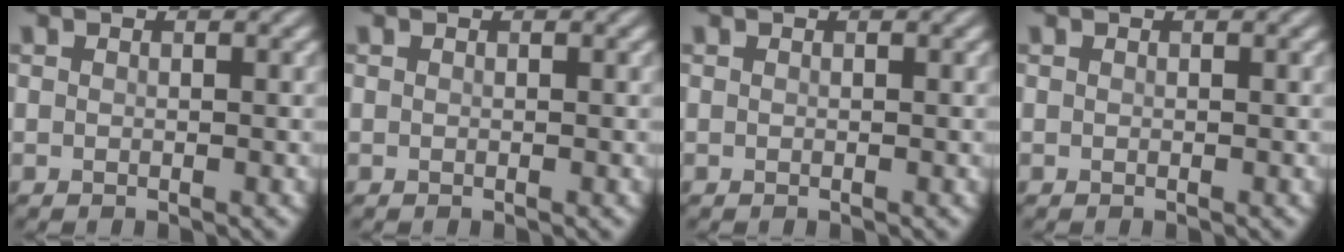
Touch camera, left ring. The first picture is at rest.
{"total": 0.0}
{"total": 0.0}
{"total": 0.0}